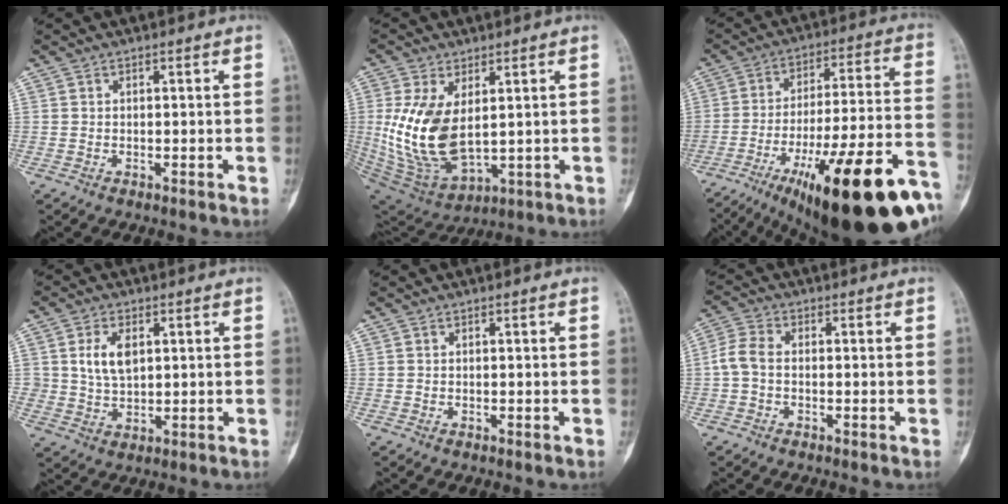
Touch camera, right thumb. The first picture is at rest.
{"total": 15.8, "force": [2.2, 8.8, 13.0], "torque": [-0.256, -0.019, 0.066]}
{"total": 30.0, "force": [-16.1, 6.6, 24.5], "torque": [-0.301, 0.049, -0.240]}
{"total": 6.4, "force": [1.7, 4.0, 4.6], "torque": [-0.076, -0.007, 0.037]}
{"total": 0.0}
{"total": 4.1, "force": [-0.6, 2.6, 3.1], "torque": [-0.073, 0.011, -0.022]}